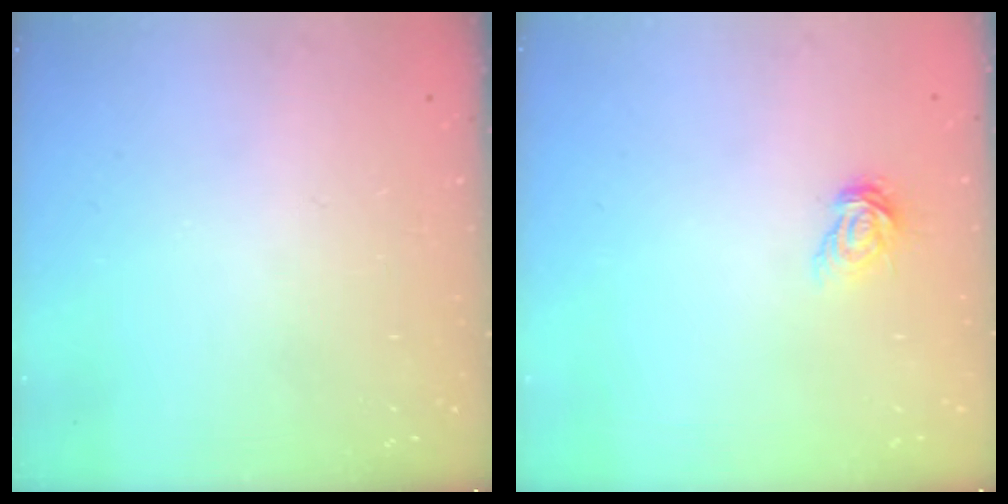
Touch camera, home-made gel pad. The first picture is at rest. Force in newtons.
{"total": 4.9, "press": 4.9, "slide": 0.1}